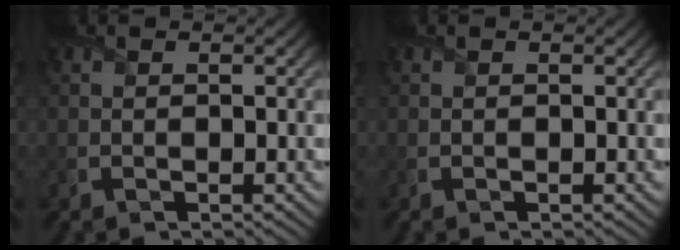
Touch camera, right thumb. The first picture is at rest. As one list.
[{"total": 0.0}]